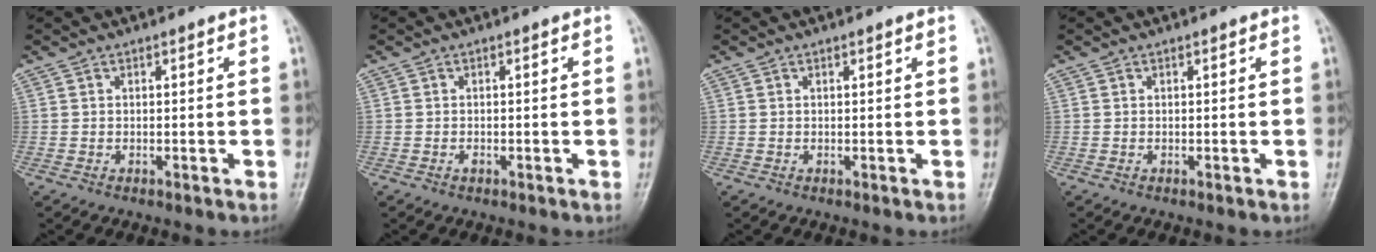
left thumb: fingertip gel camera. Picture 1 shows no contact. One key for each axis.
{"total": 0.6, "fx": -0.3, "fy": 0.3, "fz": 0.4, "tx": -0.006, "ty": -0.001, "tz": -0.005}
{"total": 0.0}
{"total": 0.0}